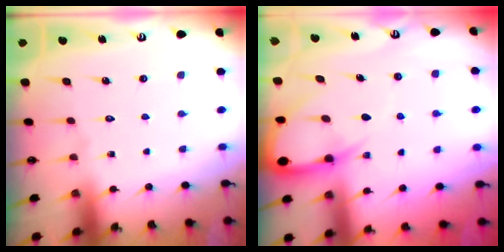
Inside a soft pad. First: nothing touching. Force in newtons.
{"total": 7.8, "press": 7.7, "slide": 0.9}